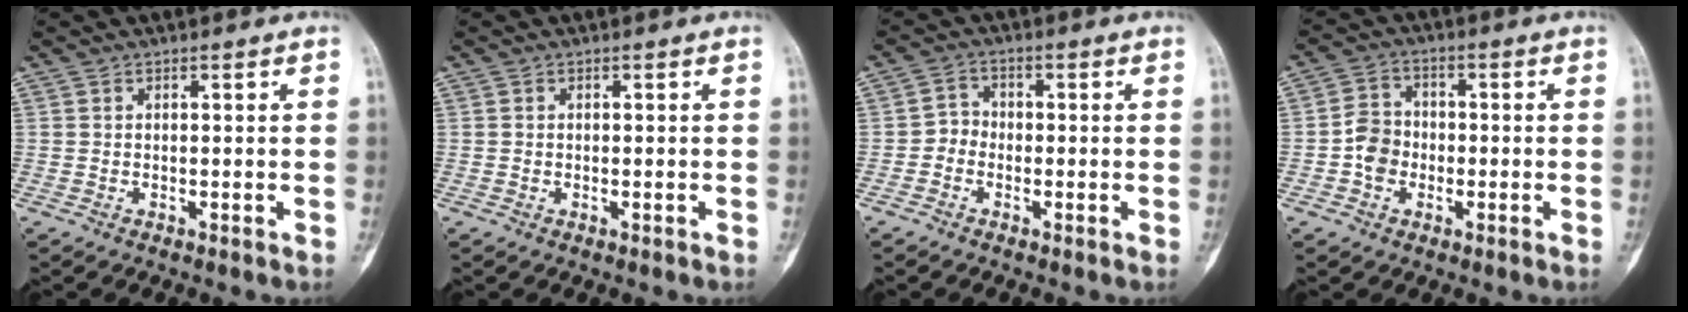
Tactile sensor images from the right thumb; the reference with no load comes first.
{"total": 0.0}
{"total": 2.8, "force": [-1.2, 2.4, 0.9], "torque": [0.006, 0.011, -0.036]}
{"total": 5.6, "force": [-1.5, 4.7, 2.8], "torque": [-0.033, 0.020, -0.038]}